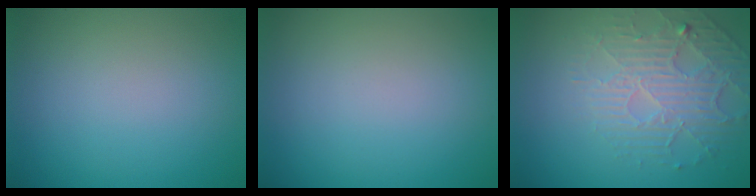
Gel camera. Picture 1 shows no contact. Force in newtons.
{"total": 0.0}
{"total": 4.6, "press": 3.5, "slide": 3.0}